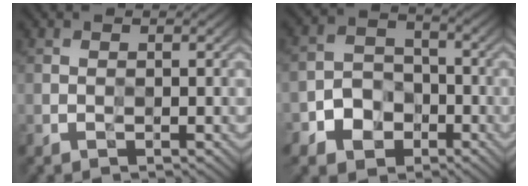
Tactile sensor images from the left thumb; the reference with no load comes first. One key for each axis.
{"total": 5.9, "fx": -3.0, "fy": 4.4, "fz": 2.5, "tx": -0.049, "ty": 0.002, "tz": -0.070}